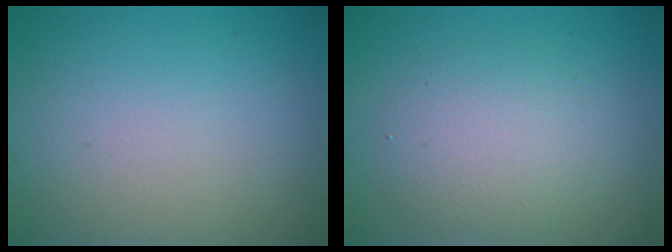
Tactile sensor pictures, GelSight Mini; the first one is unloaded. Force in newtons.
{"total": 3.6, "press": 3.6, "slide": 0.2}